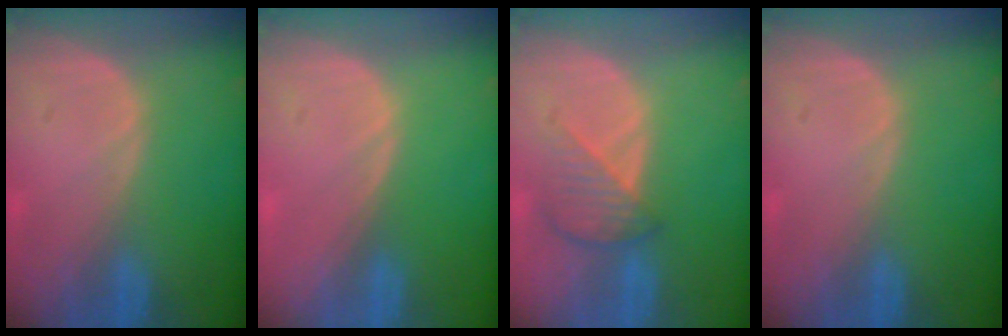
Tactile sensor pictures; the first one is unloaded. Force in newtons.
{"total": 0.0}
{"total": 4.6, "press": 4.2, "slide": 1.8}
{"total": 0.0}